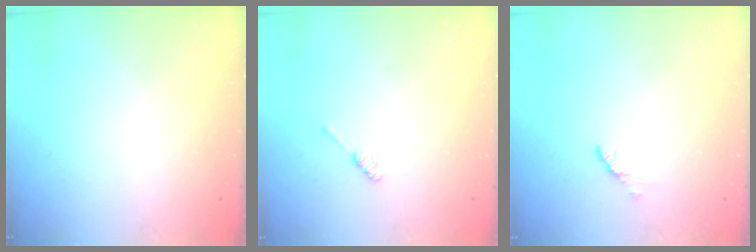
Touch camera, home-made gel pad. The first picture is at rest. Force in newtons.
{"total": 2.1, "press": 2.1, "slide": 0.4}
{"total": 2.7, "press": 2.7, "slide": 0.5}